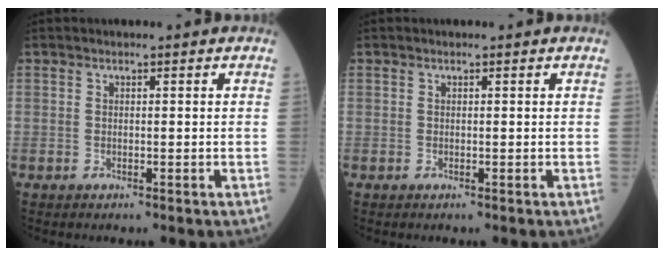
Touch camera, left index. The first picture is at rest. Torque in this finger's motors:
{"motor_torque": [-0.07, 0.33, -0.01, -0.01]}